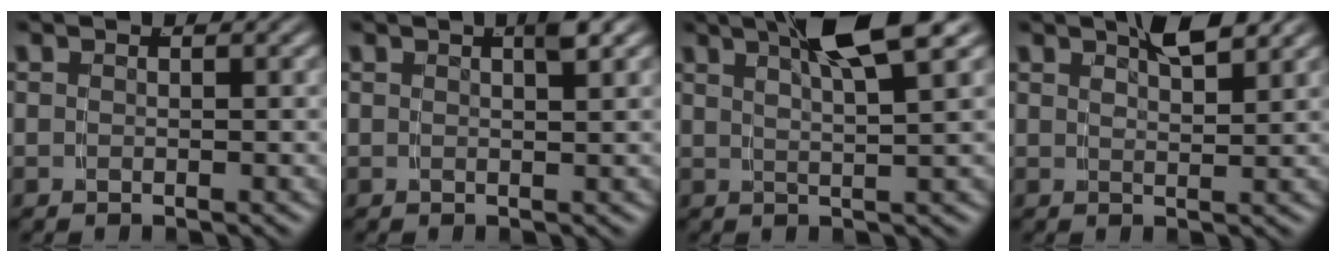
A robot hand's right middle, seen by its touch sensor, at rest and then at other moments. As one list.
[{"total": 1.4, "force": [0.8, 0.2, 1.1], "torque": [-0.017, 0.011, 0.009]}, {"total": 6.3, "force": [3.9, 0.6, 4.9], "torque": [-0.073, 0.020, 0.061]}, {"total": 2.9, "force": [2.4, 0.0, 1.7], "torque": [-0.017, 0.011, 0.039]}]